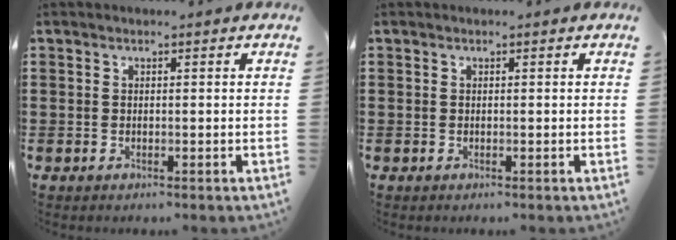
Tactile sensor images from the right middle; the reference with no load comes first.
{"total": 0.0}